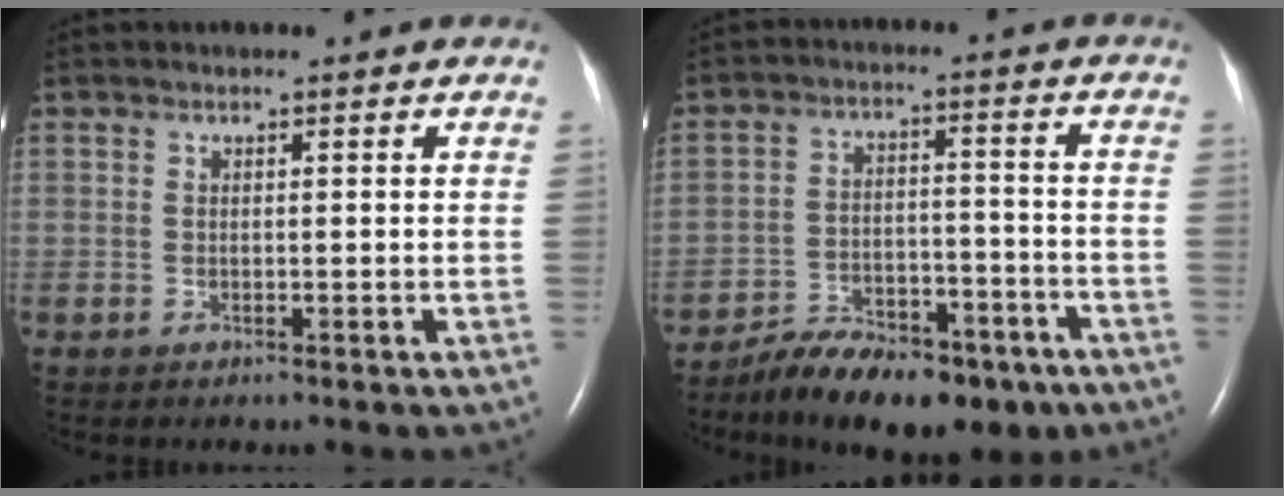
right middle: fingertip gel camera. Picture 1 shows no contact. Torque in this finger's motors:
{"motor_torque": [1.02, -1.12, 0.17, 0.04]}